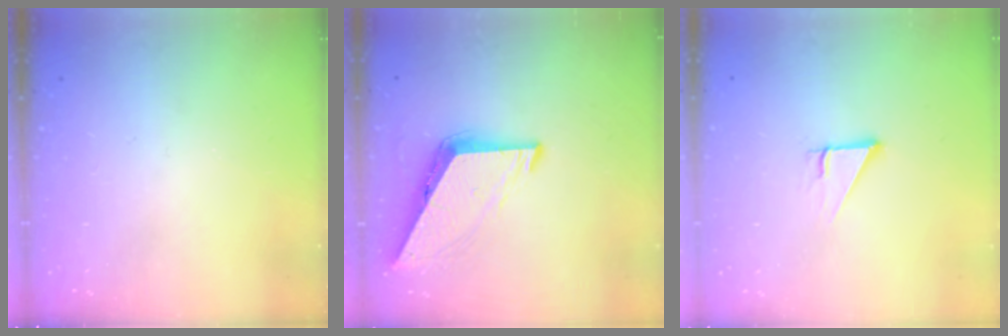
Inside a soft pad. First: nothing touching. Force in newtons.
{"total": 6.8, "press": 6.8, "slide": 0.4}
{"total": 3.0, "press": 3.0, "slide": 0.1}